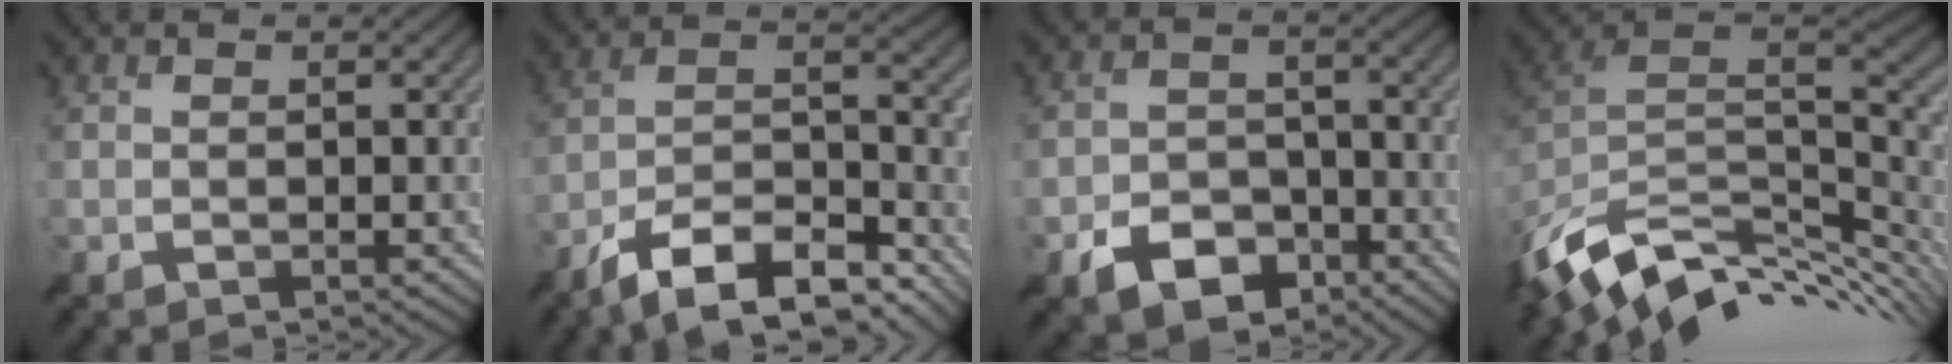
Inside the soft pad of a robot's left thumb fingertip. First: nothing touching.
{"total": 13.8, "force": [-10.7, 4.3, 7.7], "torque": [-0.152, -0.002, -0.189]}
{"total": 6.5, "force": [-4.2, 4.0, 2.9], "torque": [-0.057, -0.006, -0.079]}
{"total": 13.0, "force": [-5.1, 7.2, 9.6], "torque": [-0.215, -0.018, -0.078]}